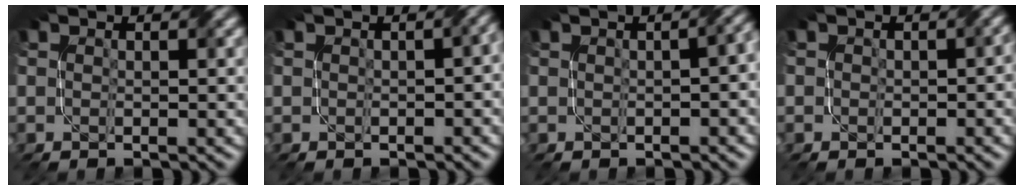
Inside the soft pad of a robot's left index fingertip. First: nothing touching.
{"total": 2.3, "force": [-0.1, 1.1, 2.0], "torque": [-0.015, 0.003, 0.010]}
{"total": 4.6, "force": [0.1, 2.3, 3.9], "torque": [-0.012, 0.014, 0.005]}
{"total": 1.8, "force": [0.1, 1.5, 1.1], "torque": [-0.004, -0.003, 0.003]}